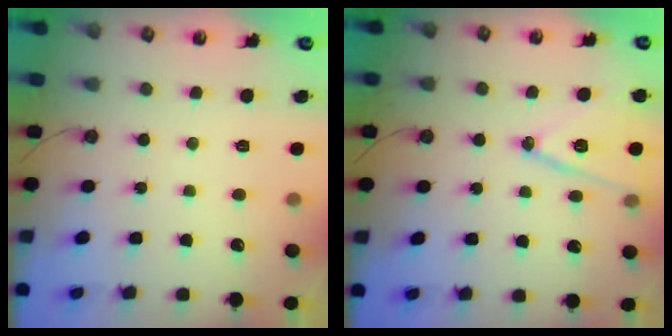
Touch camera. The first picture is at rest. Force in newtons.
{"total": 13.1, "press": 12.7, "slide": 3.2}